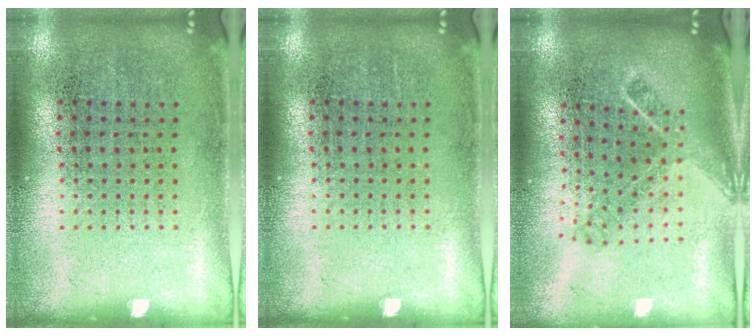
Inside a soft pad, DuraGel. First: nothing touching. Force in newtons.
{"total": 0.0}
{"total": 1.5, "press": 1.2, "slide": 1.0}